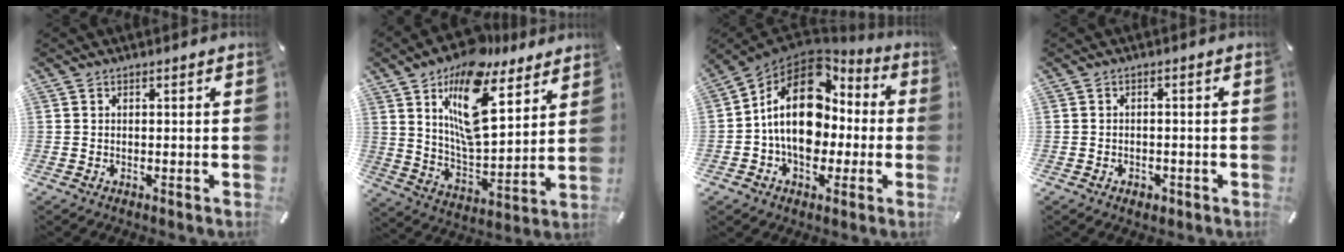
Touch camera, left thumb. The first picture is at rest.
{"total": 19.7, "force": [11.0, 9.9, 13.0], "torque": [-0.245, -0.056, 0.192]}
{"total": 18.3, "force": [0.3, 13.7, 12.2], "torque": [-0.223, 0.004, 0.007]}
{"total": 2.0, "force": [-1.0, 1.5, 0.8], "torque": [-0.015, 0.004, -0.021]}